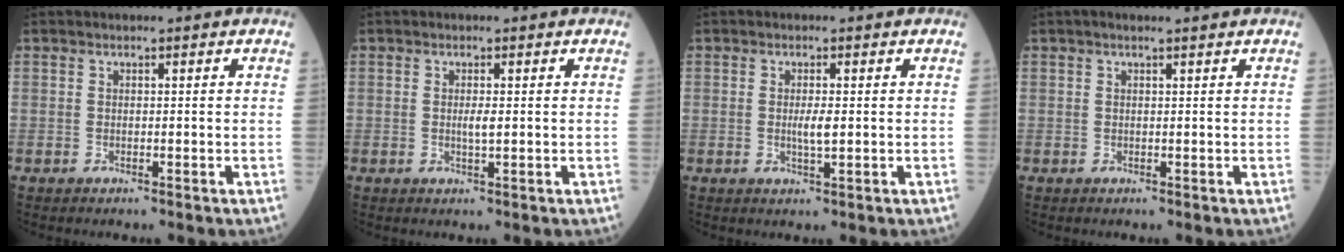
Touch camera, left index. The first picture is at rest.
{"total": 1.5, "force": [0.1, 0.1, 1.5], "torque": [-0.031, -0.001, 0.002]}
{"total": 2.3, "force": [0.0, 0.3, 2.3], "torque": [-0.047, -0.003, 0.002]}
{"total": 2.5, "force": [2.0, -0.1, 1.6], "torque": [-0.023, 0.020, 0.028]}